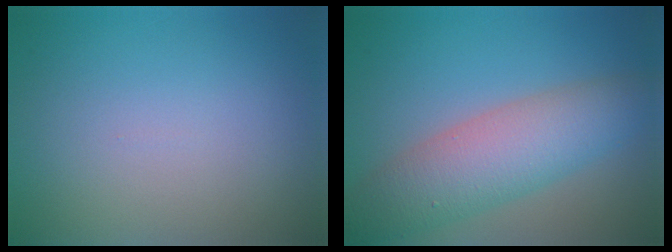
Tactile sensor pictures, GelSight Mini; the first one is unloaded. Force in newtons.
{"total": 6.8, "press": 6.8, "slide": 0.3}